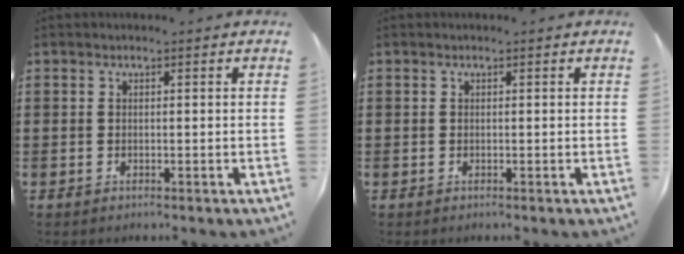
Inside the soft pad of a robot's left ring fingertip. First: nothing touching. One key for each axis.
{"total": 0.0}